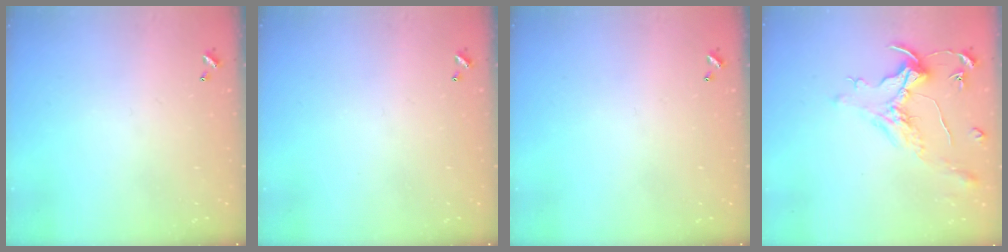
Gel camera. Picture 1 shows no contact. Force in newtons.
{"total": 0.0}
{"total": 0.0}
{"total": 1.6, "press": 1.4, "slide": 0.7}